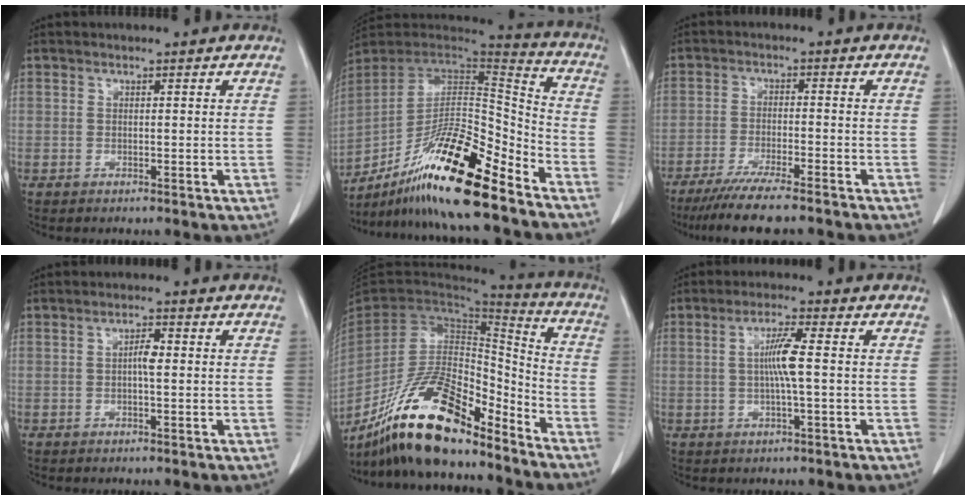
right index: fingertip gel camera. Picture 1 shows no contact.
{"total": 19.8, "force": [-13.9, 2.2, 13.8], "torque": [-0.241, -0.002, -0.246]}
{"total": 9.8, "force": [-8.0, 0.2, 5.6], "torque": [-0.085, -0.024, -0.127]}
{"total": 2.2, "force": [0.0, 0.5, 2.1], "torque": [-0.038, 0.004, -0.001]}
{"total": 19.2, "force": [-14.8, 5.8, 10.8], "torque": [-0.204, 0.013, -0.265]}
{"total": 4.9, "force": [0.2, -0.2, 4.9], "torque": [-0.095, 0.002, 0.003]}